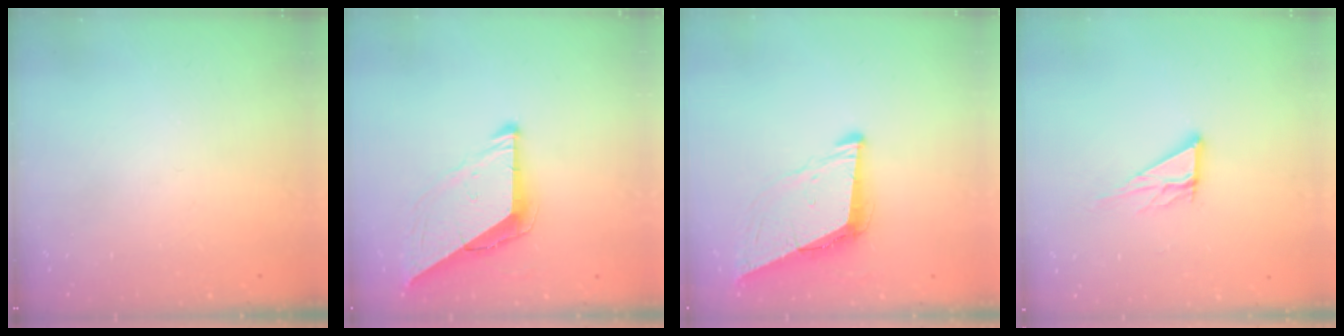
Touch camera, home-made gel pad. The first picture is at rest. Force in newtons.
{"total": 10.0, "press": 9.9, "slide": 1.0}
{"total": 8.8, "press": 8.1, "slide": 3.6}
{"total": 8.0, "press": 8.0, "slide": 0.7}